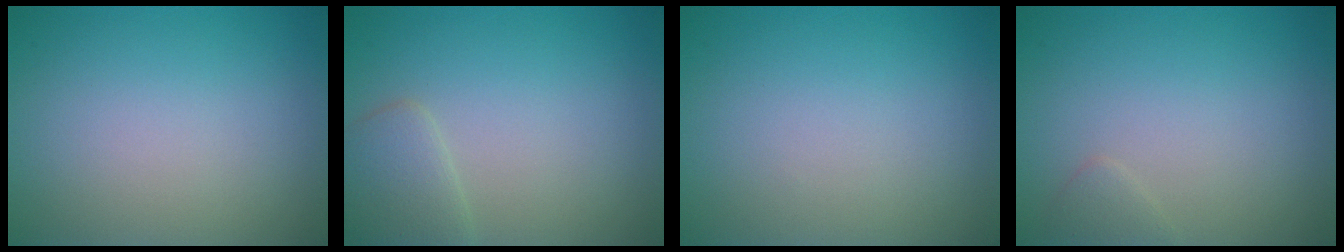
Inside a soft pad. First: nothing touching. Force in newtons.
{"total": 2.3, "press": 2.3, "slide": 0.1}
{"total": 0.0}
{"total": 0.9, "press": 0.9, "slide": 0.0}